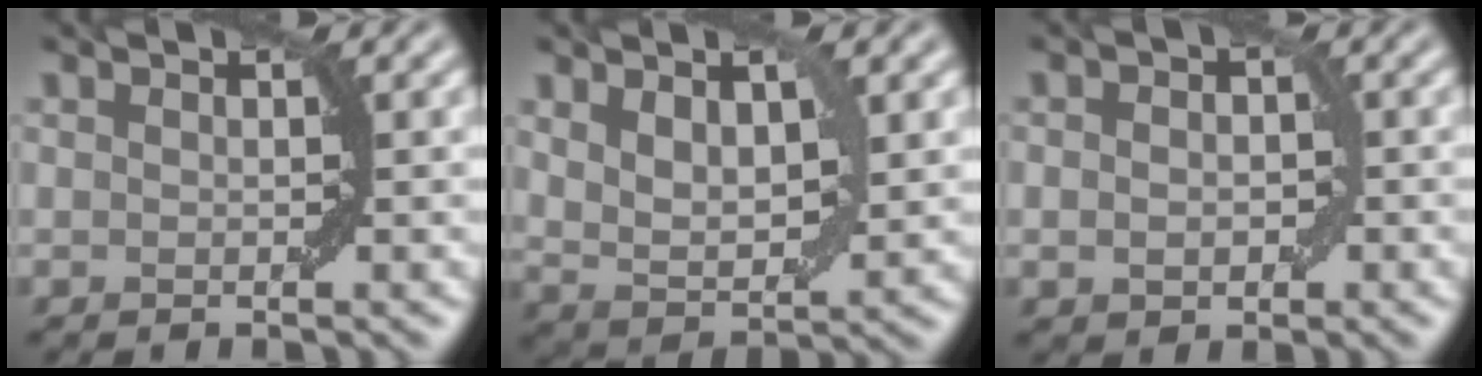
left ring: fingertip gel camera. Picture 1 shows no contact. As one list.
[{"total": 4.4, "force": [1.7, 2.1, 3.5], "torque": [-0.070, -0.004, 0.035]}, {"total": 2.4, "force": [-0.3, 1.8, 1.6], "torque": [-0.018, 0.003, -0.005]}]